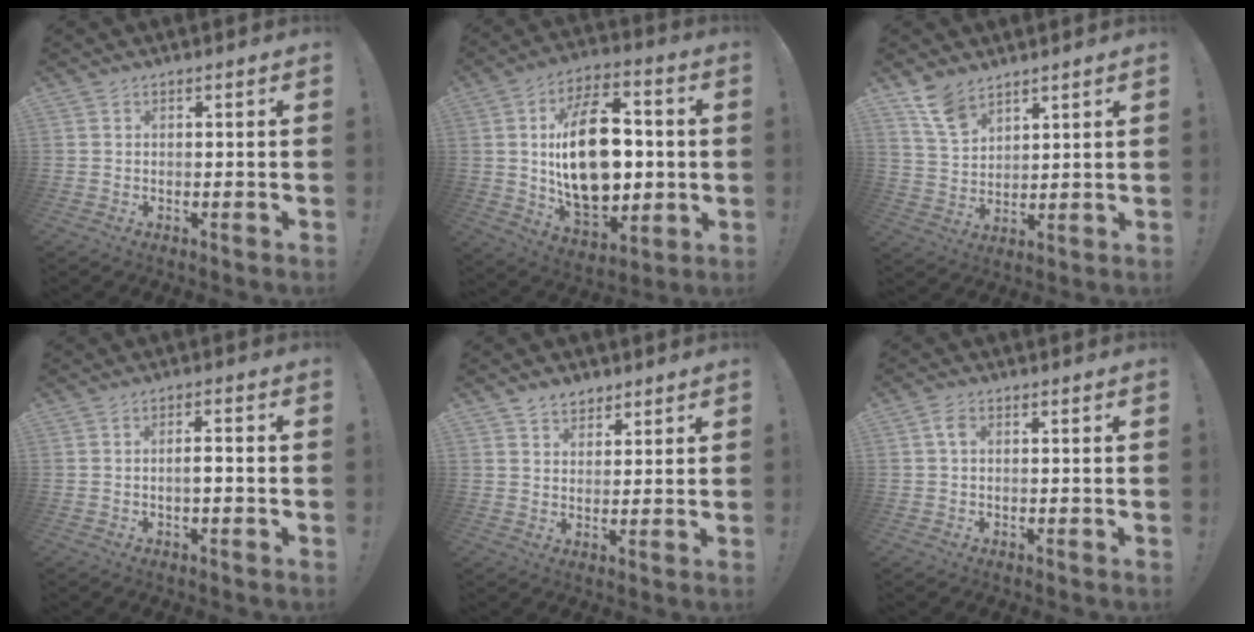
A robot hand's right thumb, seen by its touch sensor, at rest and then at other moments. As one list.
[{"total": 25.2, "force": [1.3, 15.3, 20.0], "torque": [-0.337, -0.005, 0.026]}, {"total": 8.8, "force": [6.7, 4.2, 3.8], "torque": [-0.073, -0.038, 0.132]}, {"total": 2.7, "force": [-1.1, 0.5, 2.5], "torque": [-0.045, 0.008, -0.019]}, {"total": 4.9, "force": [3.7, 3.1, 0.8], "torque": [-0.001, -0.023, 0.067]}, {"total": 2.8, "force": [0.6, 1.8, 2.0], "torque": [-0.034, 0.004, 0.008]}]